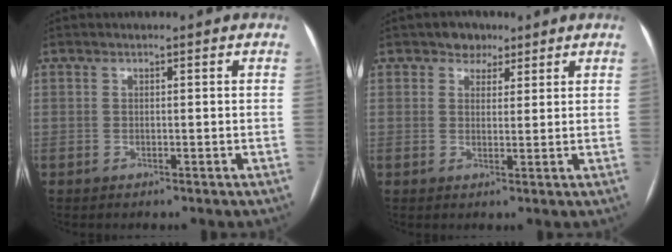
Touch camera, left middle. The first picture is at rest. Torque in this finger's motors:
{"motor_torque": [0.05, -0.03, 0.00, 0.00]}